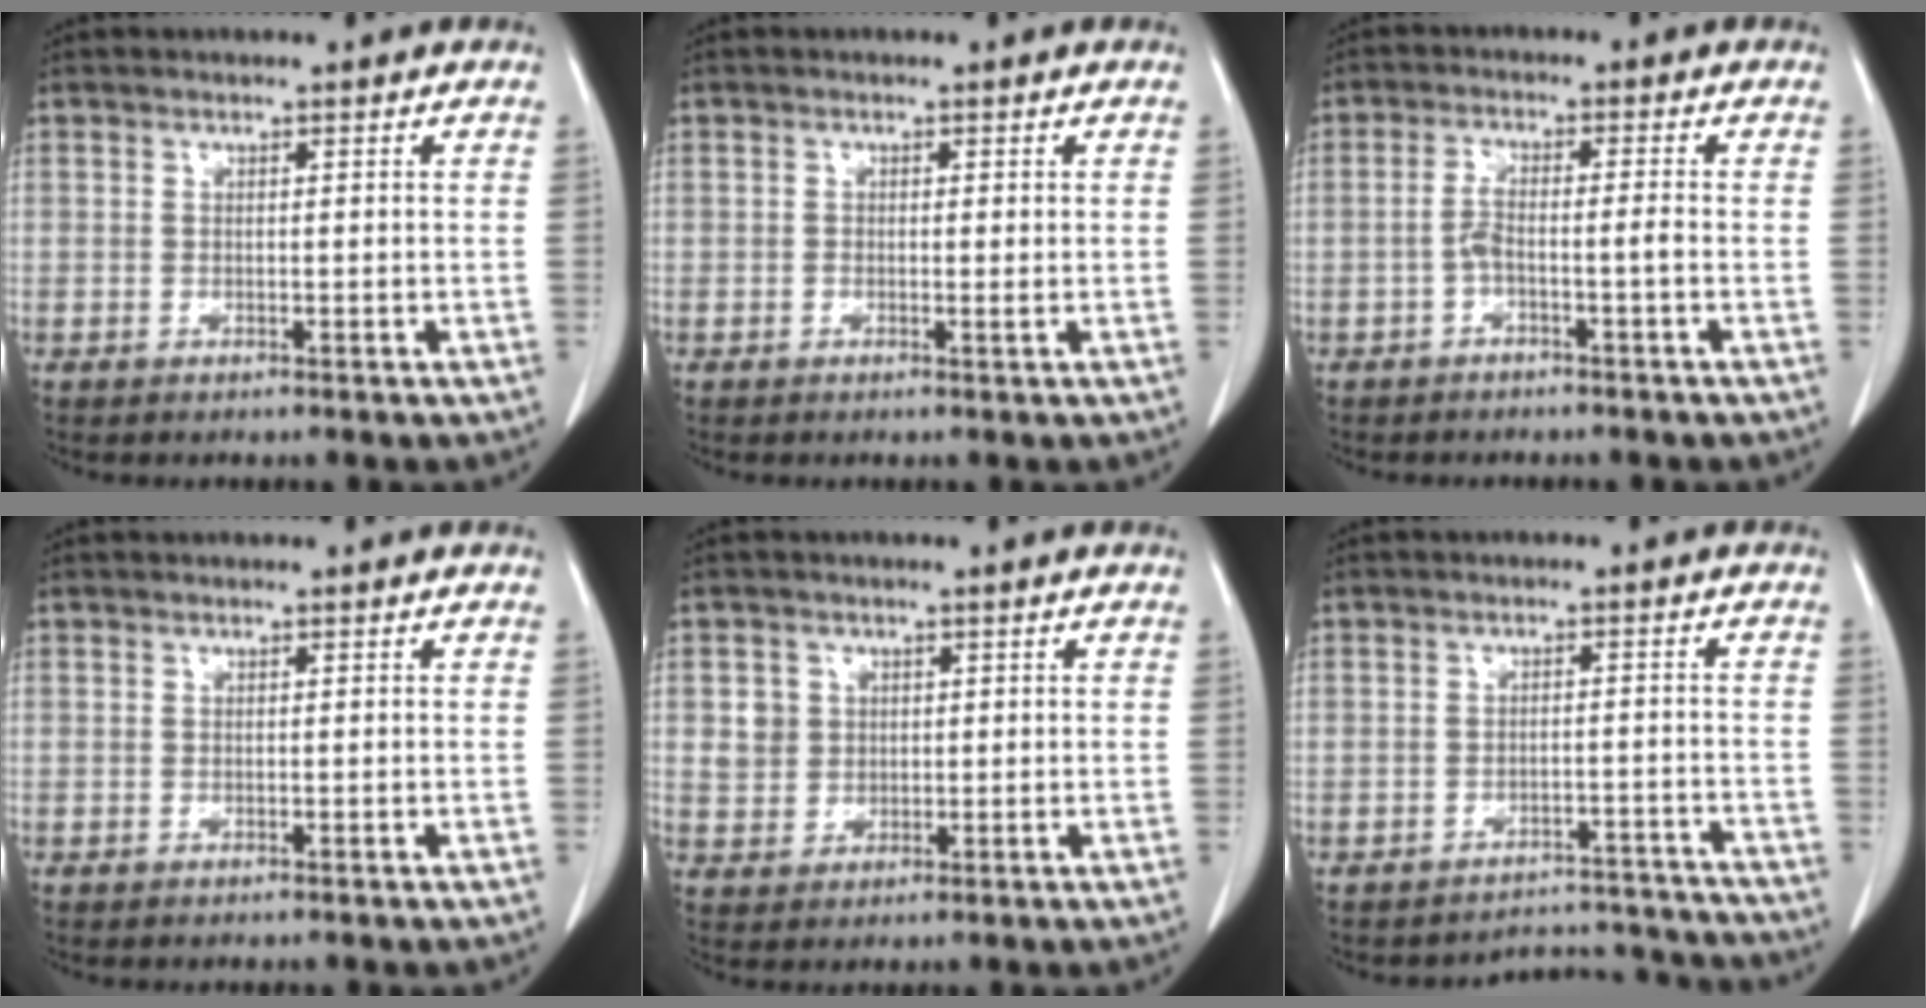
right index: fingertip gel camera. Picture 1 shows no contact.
{"total": 0.6, "force": [-0.1, 0.2, 0.6], "torque": [-0.009, -0.001, -0.002]}
{"total": 3.0, "force": [-1.5, 0.2, 2.7], "torque": [-0.050, 0.011, -0.026]}
{"total": 0.0}
{"total": 3.7, "force": [0.9, 3.5, 0.8], "torque": [-0.012, 0.010, 0.022]}
{"total": 7.7, "force": [-7.3, 1.7, -2.0], "torque": [0.038, 0.040, -0.084]}